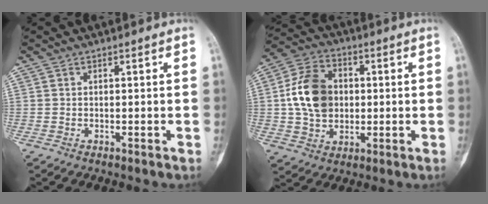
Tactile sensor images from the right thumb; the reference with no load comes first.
{"total": 13.2, "force": [0.8, 9.9, 8.7], "torque": [-0.136, 0.012, 0.012]}